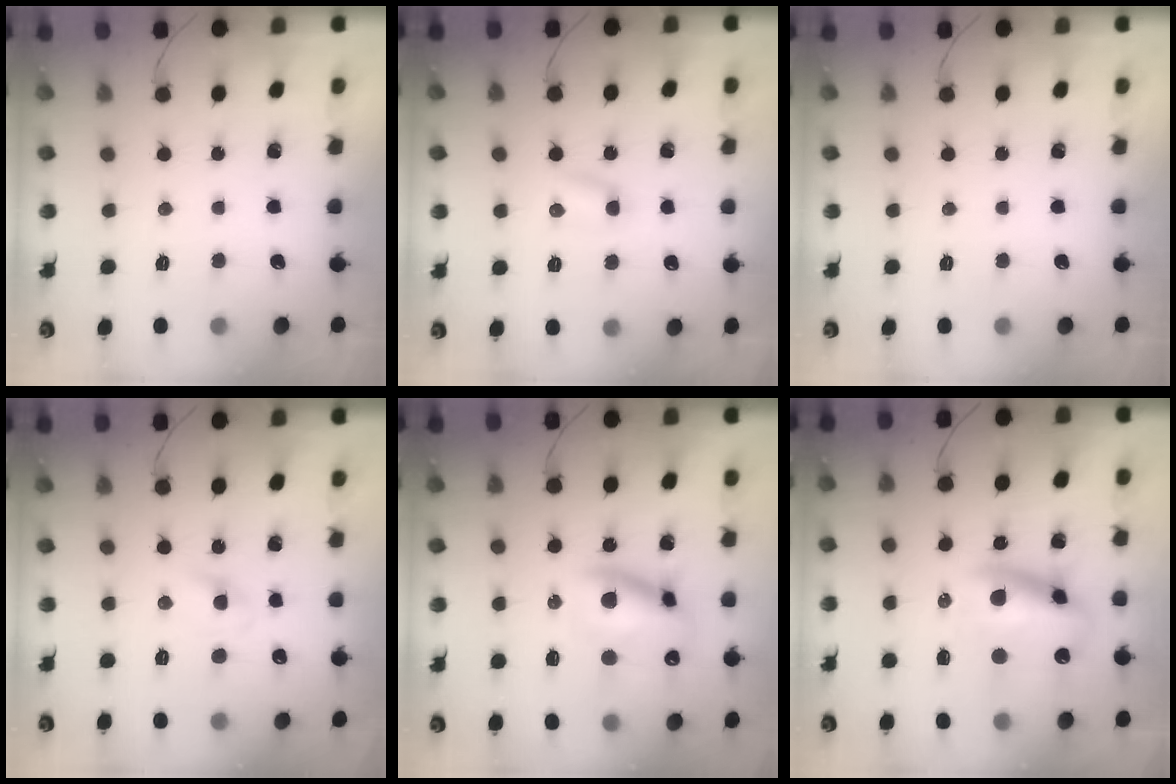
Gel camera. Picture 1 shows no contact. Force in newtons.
{"total": 2.6, "press": 2.5, "slide": 0.9}
{"total": 0.0}
{"total": 3.0, "press": 2.7, "slide": 1.2}
{"total": 12.3, "press": 11.9, "slide": 3.0}
{"total": 12.3, "press": 11.9, "slide": 3.1}